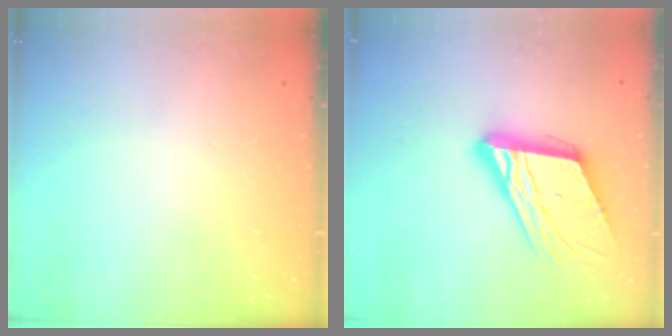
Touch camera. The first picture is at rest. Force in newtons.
{"total": 18.4, "press": 18.1, "slide": 2.9}